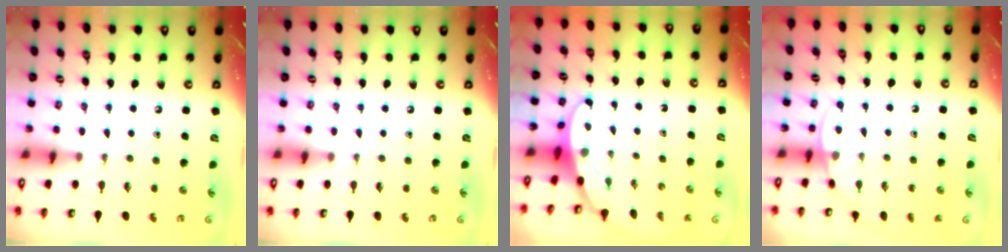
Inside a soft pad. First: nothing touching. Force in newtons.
{"total": 0.0}
{"total": 3.3, "press": 3.3, "slide": 0.1}
{"total": 5.1, "press": 5.0, "slide": 0.2}